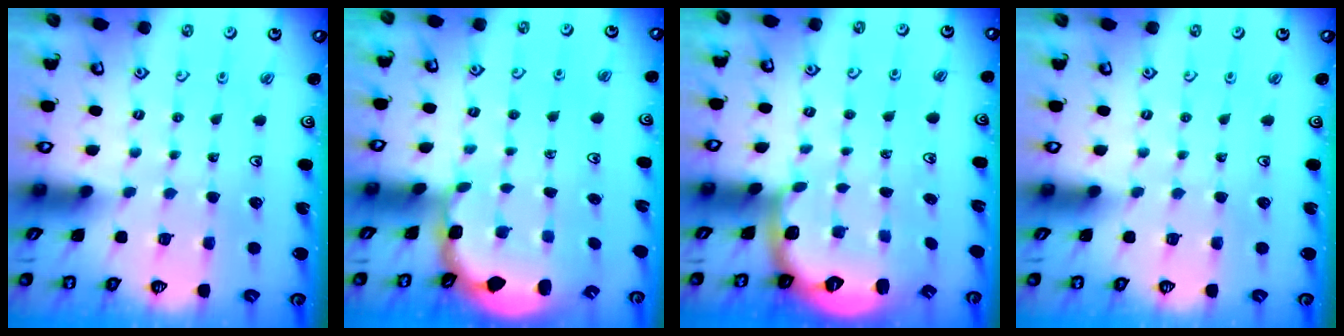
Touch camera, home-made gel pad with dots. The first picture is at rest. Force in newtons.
{"total": 2.4, "press": 2.1, "slide": 1.2}
{"total": 2.6, "press": 1.6, "slide": 2.1}
{"total": 0.0}